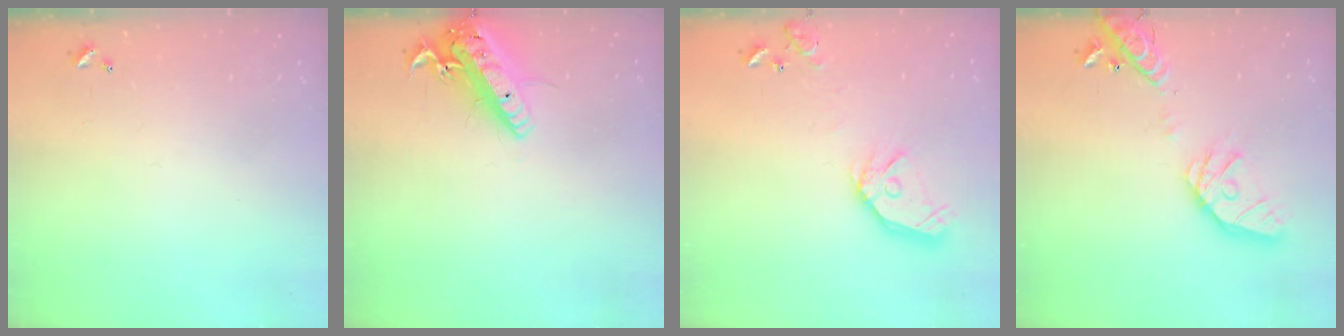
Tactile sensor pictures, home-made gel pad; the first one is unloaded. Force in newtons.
{"total": 17.6, "press": 17.2, "slide": 3.6}
{"total": 15.3, "press": 15.1, "slide": 2.1}
{"total": 16.7, "press": 16.5, "slide": 2.5}